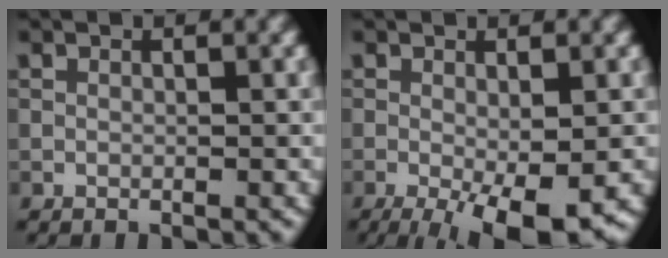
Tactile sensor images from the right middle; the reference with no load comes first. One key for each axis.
{"total": 6.4, "fx": -2.6, "fy": 1.6, "fz": 5.6, "tx": -0.089, "ty": -0.016, "tz": -0.035}